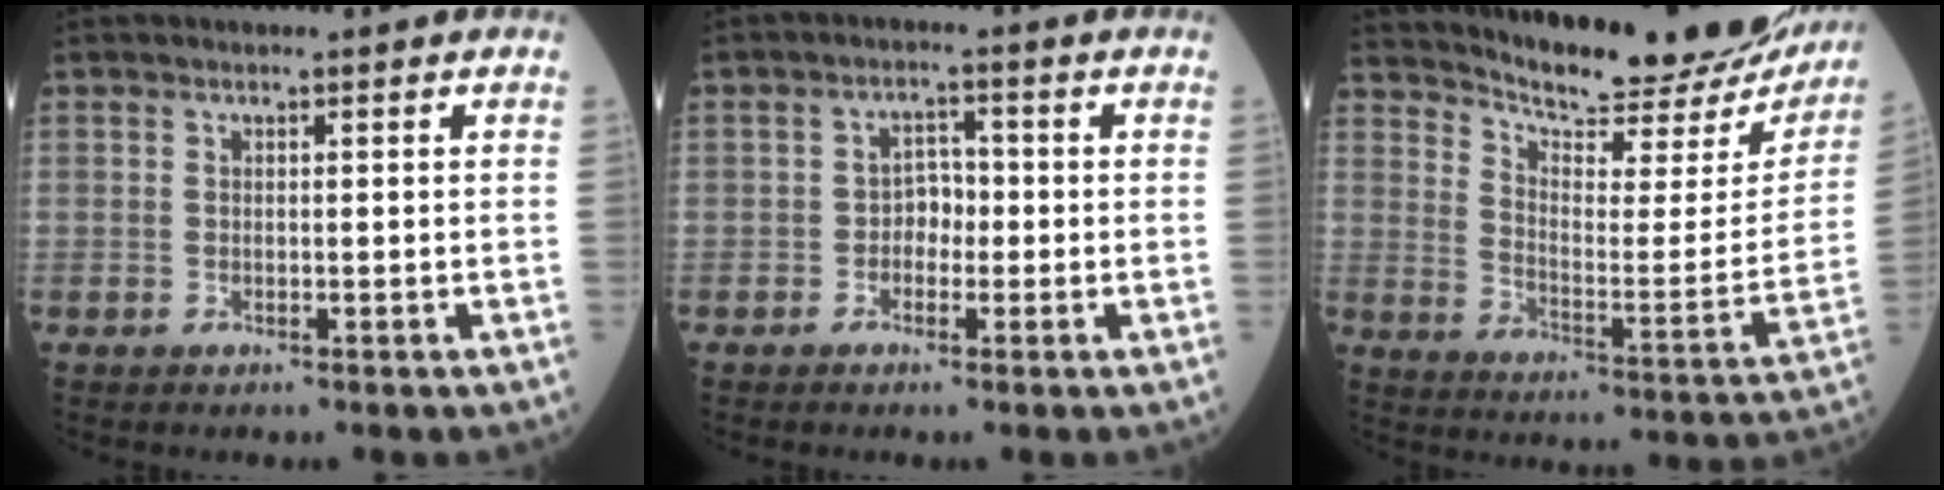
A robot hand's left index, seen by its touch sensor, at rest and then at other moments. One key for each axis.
{"total": 2.9, "fx": -0.7, "fy": 2.0, "fz": 1.9, "tx": -0.025, "ty": 0.010, "tz": -0.019}
{"total": 25.1, "fx": 23.3, "fy": 4.7, "fz": 8.0, "tx": -0.121, "ty": -0.079, "tz": 0.299}